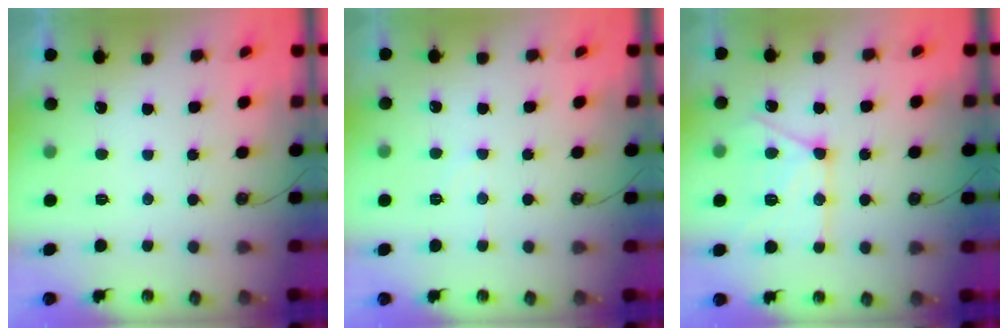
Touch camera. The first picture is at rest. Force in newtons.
{"total": 5.3, "press": 5.3, "slide": 0.7}
{"total": 14.0, "press": 14.0, "slide": 1.2}